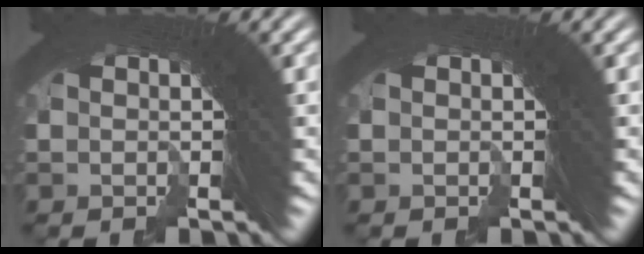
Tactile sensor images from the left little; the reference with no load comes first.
{"total": 0.0}